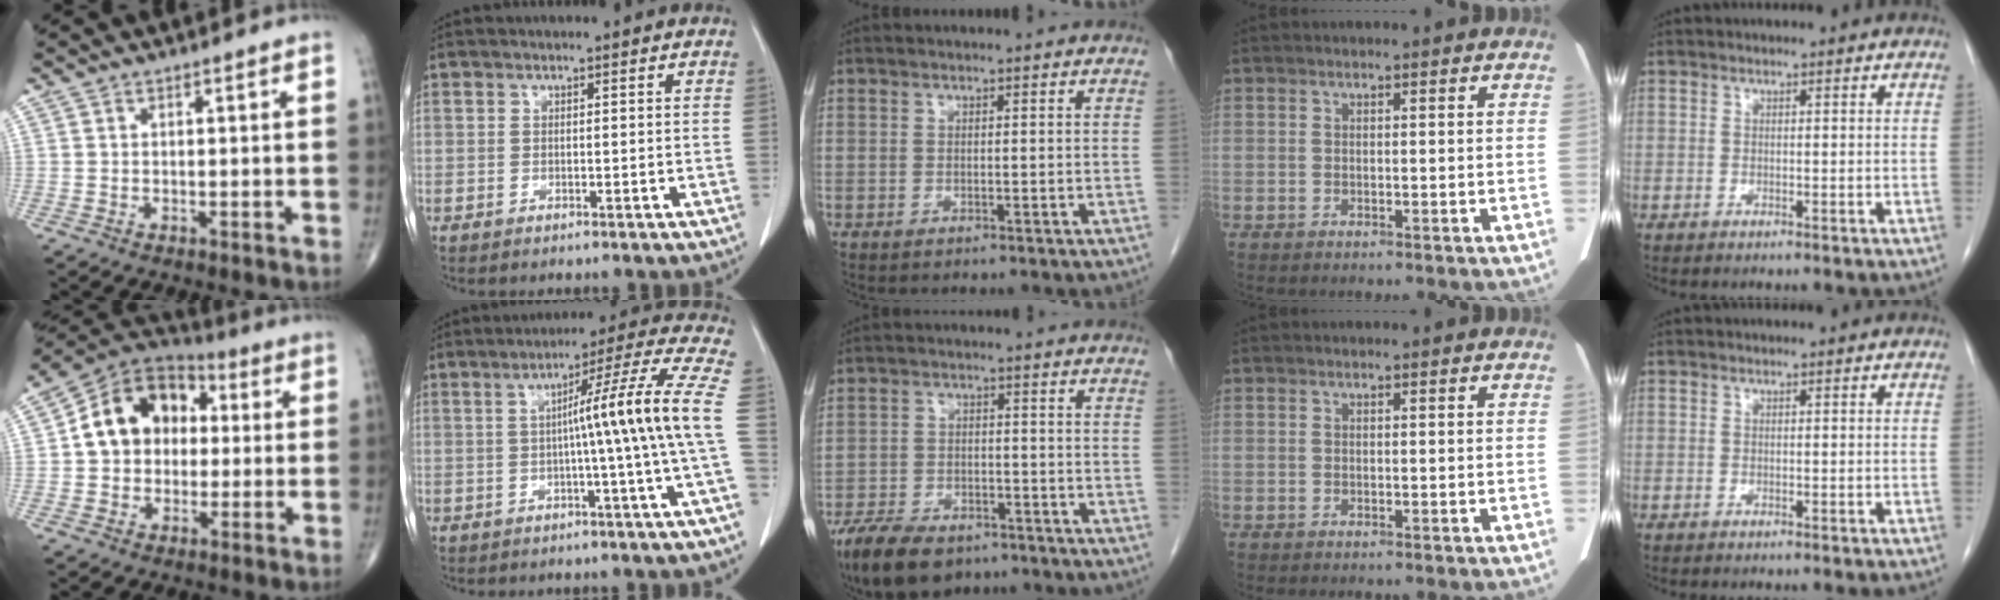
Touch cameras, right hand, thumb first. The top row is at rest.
{"thumb": {"total": 14.8, "force": [1.4, 11.8, 8.9], "torque": [-0.111, 0.031, 0.013]}, "index": {"total": 11.9, "force": [-0.4, -2.9, 11.6], "torque": [-0.160, 0.011, -0.003]}, "middle": {"total": 11.3, "force": [-8.2, 5.2, 5.9], "torque": [-0.106, -0.009, -0.131]}}